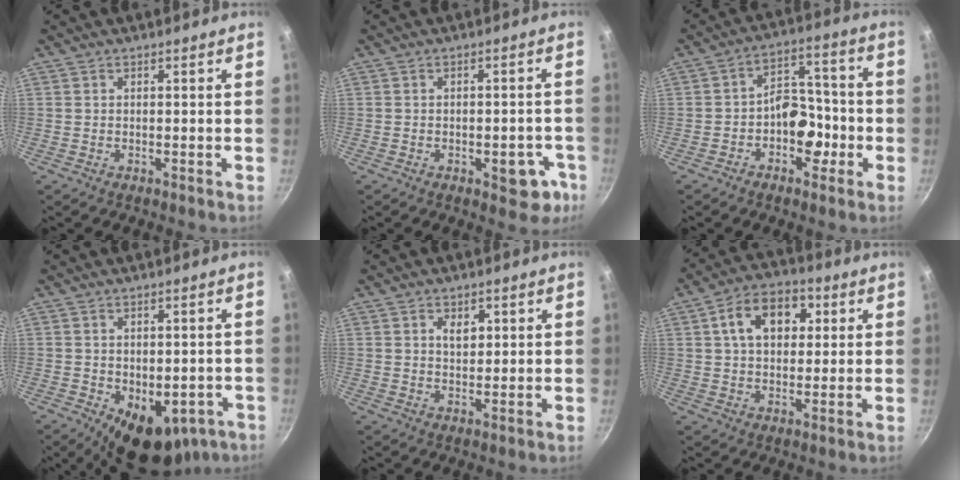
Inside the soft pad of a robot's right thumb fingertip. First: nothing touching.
{"total": 7.1, "force": [-2.8, 3.8, 5.2], "torque": [-0.034, 0.017, -0.028]}
{"total": 9.5, "force": [-2.9, 6.7, 6.2], "torque": [-0.034, 0.051, -0.051]}
{"total": 12.1, "force": [-4.8, 7.5, 8.2], "torque": [-0.070, -0.001, -0.045]}
{"total": 3.4, "force": [1.2, 2.3, 2.2], "torque": [-0.022, -0.007, 0.020]}
{"total": 11.7, "force": [3.3, 8.0, 8.0], "torque": [-0.096, 0.010, 0.041]}